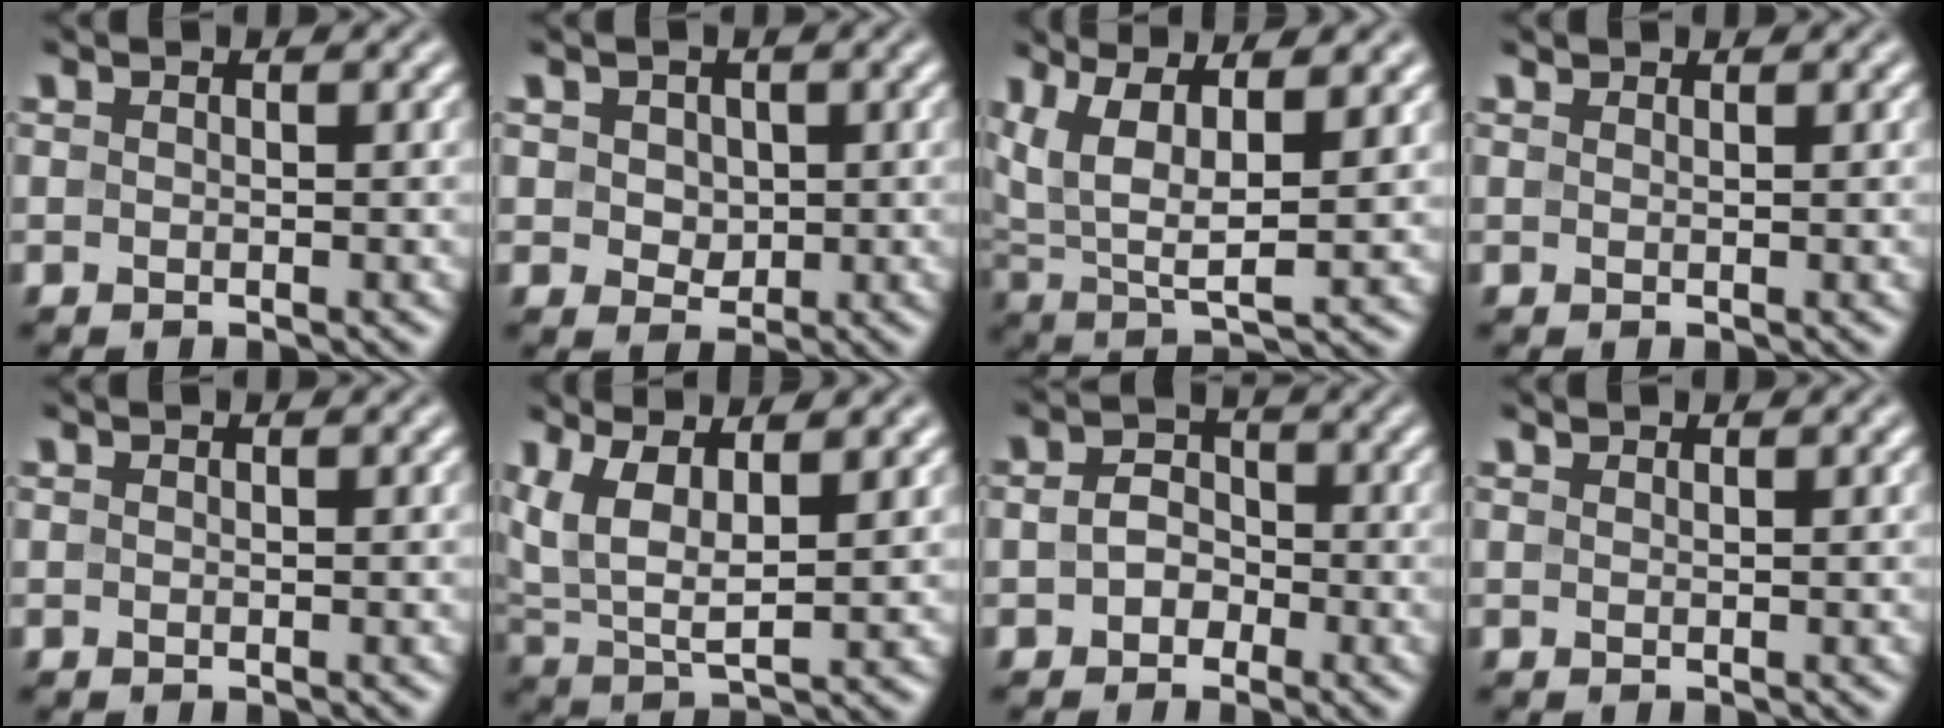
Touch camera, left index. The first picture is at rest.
{"total": 2.8, "force": [0.8, 2.2, 1.5], "torque": [-0.032, 0.012, 0.012]}
{"total": 7.0, "force": [3.1, 2.5, 5.8], "torque": [-0.124, -0.001, 0.061]}
{"total": 1.0, "force": [0.9, 0.1, 0.2], "torque": [-0.009, -0.005, 0.008]}
{"total": 0.0}
{"total": 5.6, "force": [2.5, 2.2, 4.5], "torque": [-0.100, -0.001, 0.051]}
{"total": 2.3, "force": [-0.7, 1.9, 1.1], "torque": [-0.018, 0.006, -0.020]}
{"total": 0.6, "force": [0.6, 0.1, 0.1], "torque": [-0.006, -0.005, 0.006]}